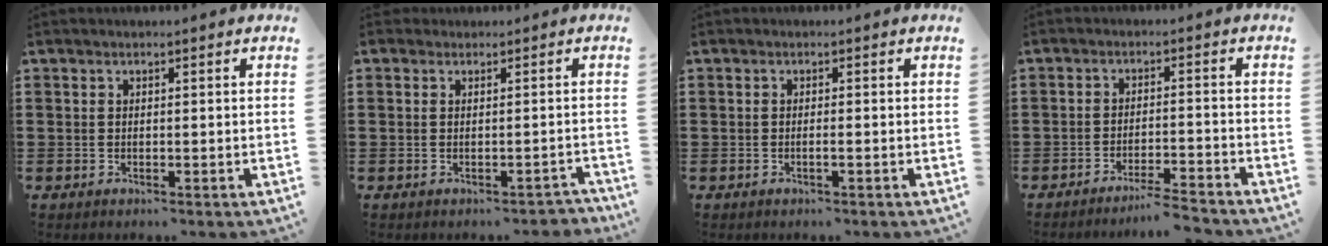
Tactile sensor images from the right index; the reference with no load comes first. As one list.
[{"total": 1.2, "force": [-0.6, 1.0, 0.2], "torque": [-0.007, 0.005, -0.013]}, {"total": 0.8, "force": [-0.3, -0.1, 0.7], "torque": [-0.012, -0.003, -0.006]}, {"total": 3.9, "force": [-3.6, -0.5, 1.2], "torque": [-0.023, -0.009, -0.072]}]